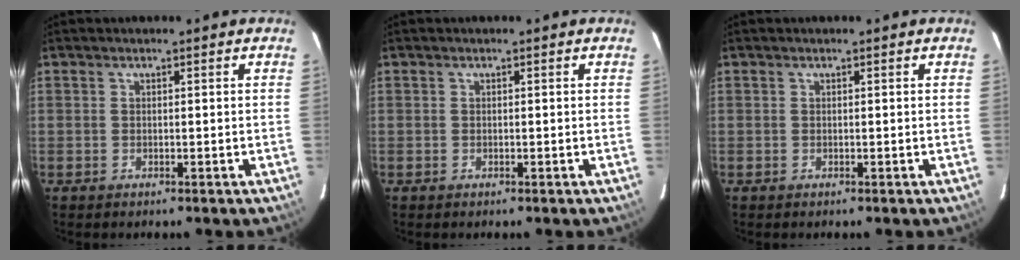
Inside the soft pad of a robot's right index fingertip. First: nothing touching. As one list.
[{"total": 0.0}, {"total": 0.0}]